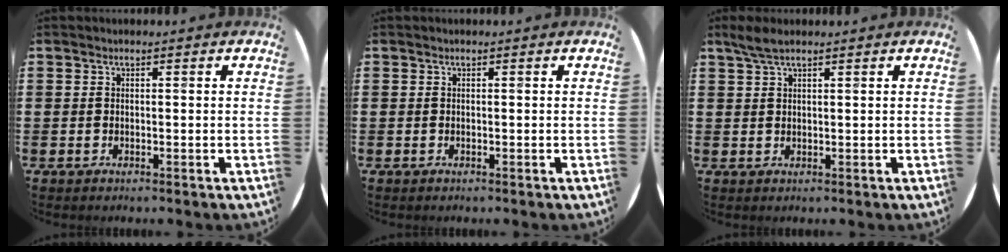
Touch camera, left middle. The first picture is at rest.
{"total": 0.0}
{"total": 2.5, "force": [1.9, 0.5, 1.5], "torque": [-0.032, 0.005, 0.034]}